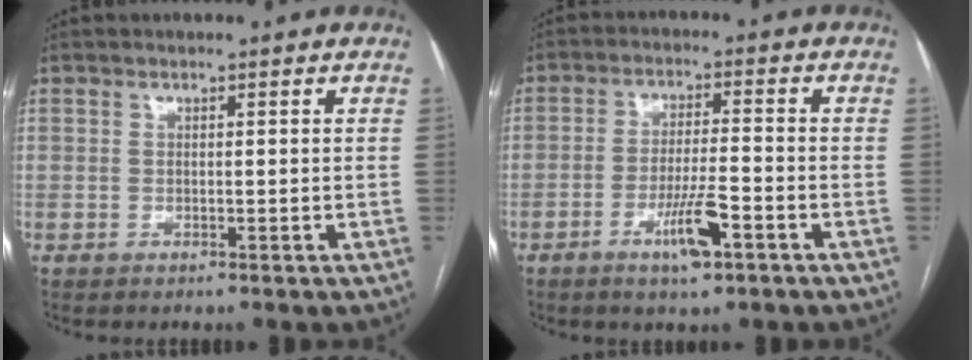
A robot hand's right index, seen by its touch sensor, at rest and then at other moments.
{"total": 6.6, "force": [-3.4, 0.9, 5.6], "torque": [-0.106, -0.006, -0.058]}